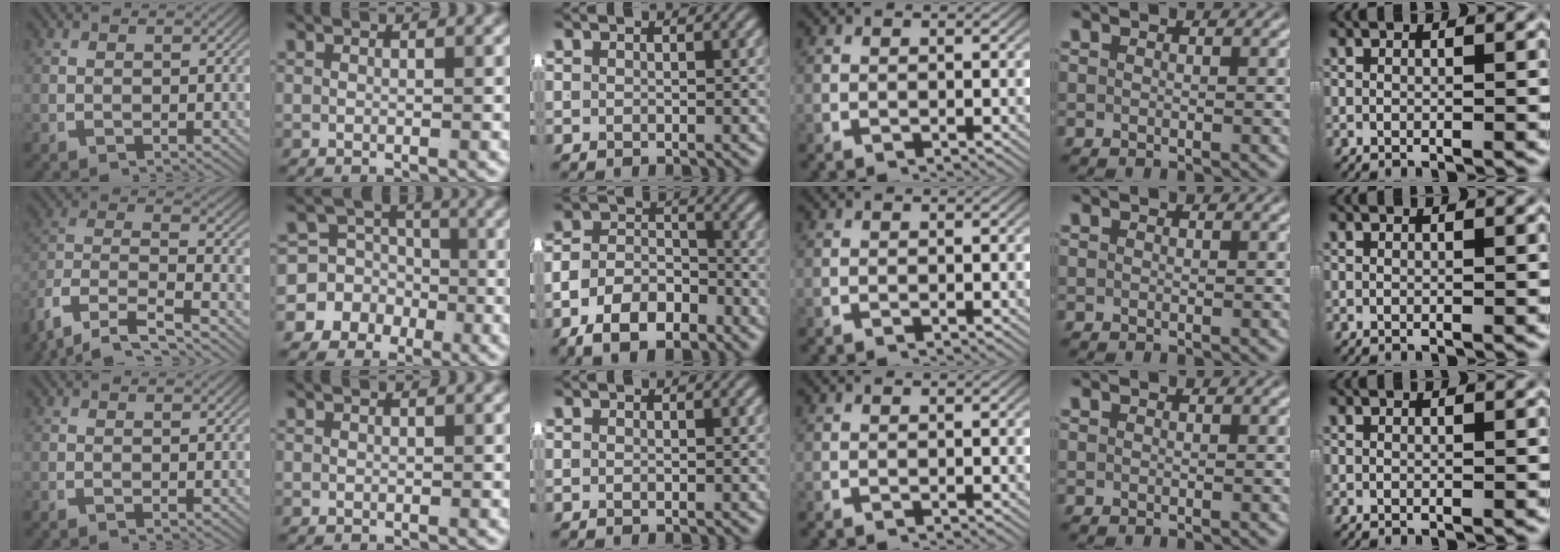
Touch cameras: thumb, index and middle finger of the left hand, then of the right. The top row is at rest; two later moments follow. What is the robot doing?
{"motion": "lift_and_place", "object": "shirt"}